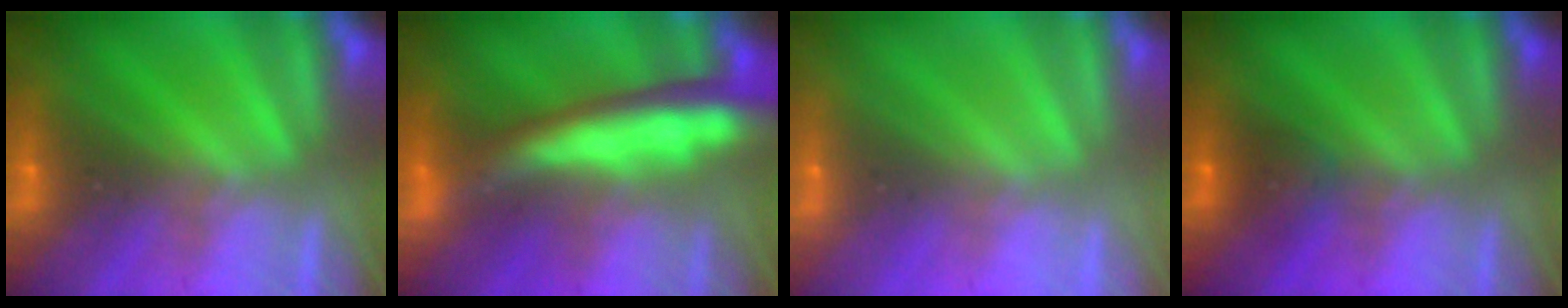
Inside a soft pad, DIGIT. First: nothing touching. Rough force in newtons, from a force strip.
{"total": 8.1}
{"total": 2.8}
{"total": 2.3}